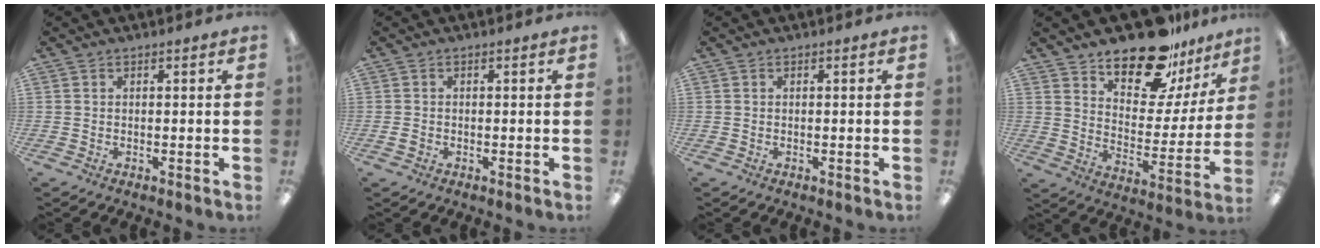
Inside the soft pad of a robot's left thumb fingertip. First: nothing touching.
{"total": 1.1, "force": [-0.3, 0.8, 0.5], "torque": [-0.009, 0.002, -0.007]}
{"total": 0.0}
{"total": 19.7, "force": [15.5, 8.2, 9.0], "torque": [-0.141, -0.107, 0.269]}